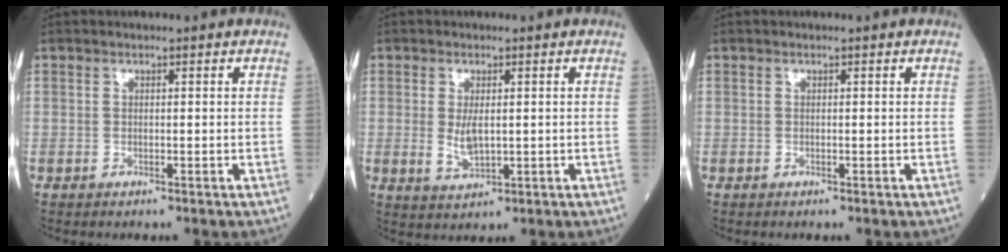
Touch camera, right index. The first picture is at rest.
{"total": 3.4, "force": [0.2, 1.3, 3.2], "torque": [-0.065, -0.007, 0.011]}
{"total": 0.0}